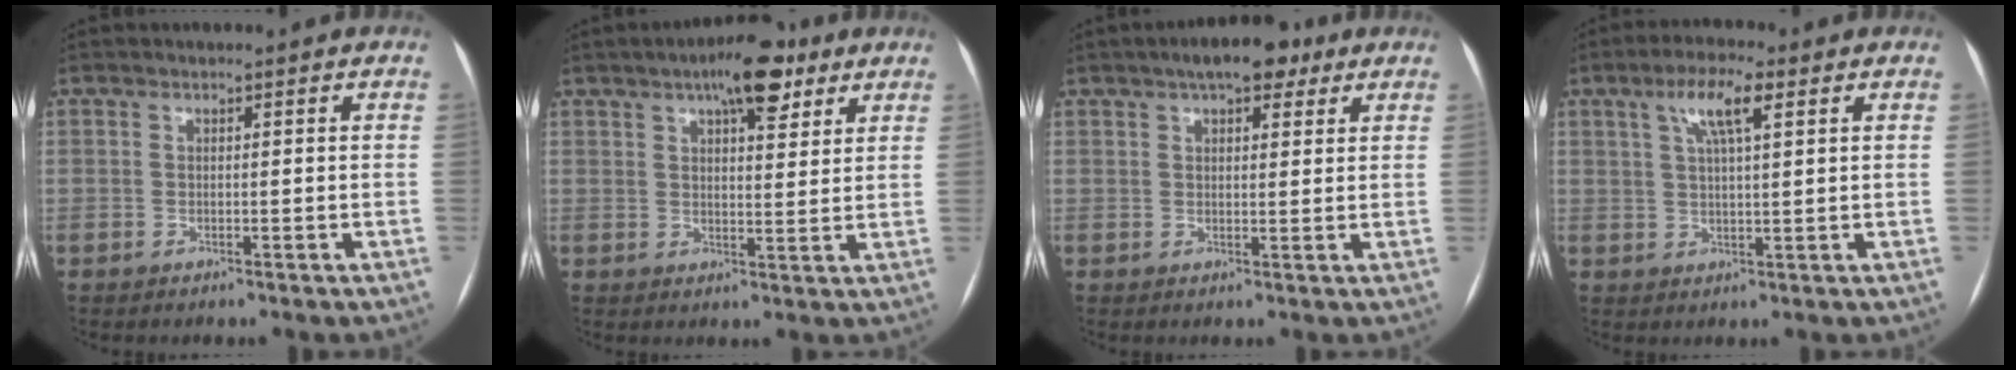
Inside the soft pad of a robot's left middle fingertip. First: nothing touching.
{"total": 9.2, "force": [5.7, 3.0, 6.6], "torque": [-0.095, 0.014, 0.080]}
{"total": 7.6, "force": [4.9, 2.9, 5.1], "torque": [-0.076, 0.020, 0.069]}
{"total": 6.5, "force": [3.0, 1.1, 5.6], "torque": [-0.109, 0.014, 0.053]}